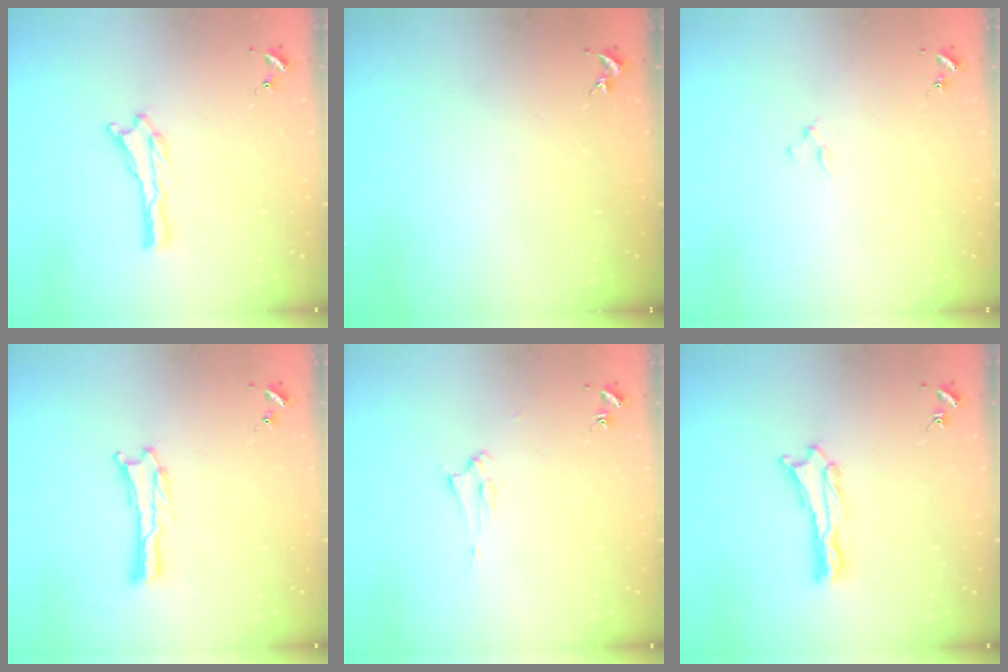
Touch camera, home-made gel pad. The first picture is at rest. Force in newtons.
{"total": 0.0}
{"total": 0.9, "press": 0.9, "slide": 0.2}
{"total": 0.0}
{"total": 2.1, "press": 2.1, "slide": 0.2}
{"total": 1.1, "press": 1.1, "slide": 0.2}